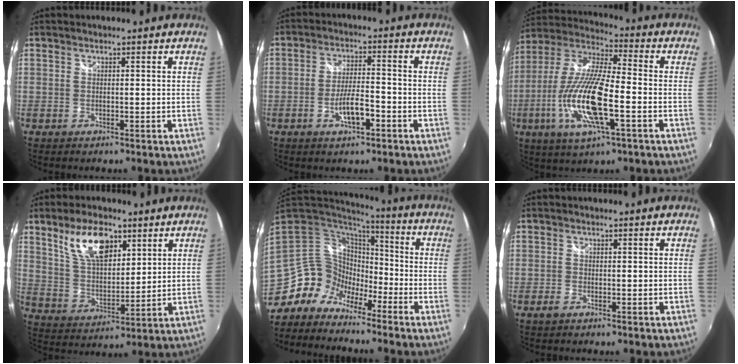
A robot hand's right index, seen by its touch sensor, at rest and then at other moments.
{"total": 6.5, "force": [-3.1, 1.7, 5.4], "torque": [-0.105, 0.000, -0.050]}
{"total": 18.6, "force": [-5.8, 4.6, 17.1], "torque": [-0.352, -0.019, -0.117]}
{"total": 12.3, "force": [6.8, 5.8, 8.5], "torque": [-0.153, 0.013, 0.136]}
{"total": 11.2, "force": [-7.9, 7.3, 3.1], "torque": [-0.056, 0.025, -0.151]}
{"total": 1.3, "force": [-0.9, 0.7, 0.7], "torque": [-0.014, -0.002, -0.018]}